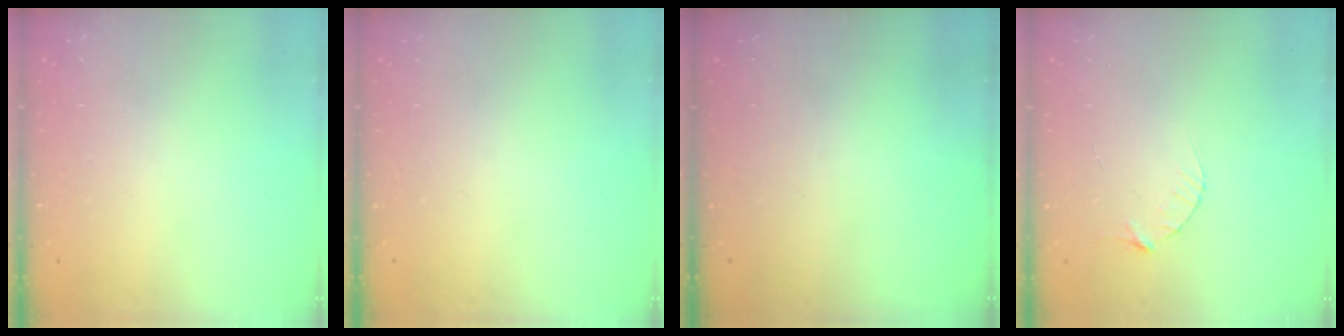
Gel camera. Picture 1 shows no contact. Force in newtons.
{"total": 0.0}
{"total": 0.0}
{"total": 3.1, "press": 3.0, "slide": 0.4}